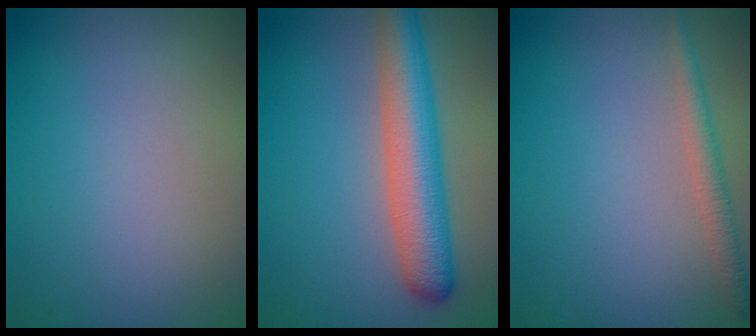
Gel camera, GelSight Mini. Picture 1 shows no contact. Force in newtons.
{"total": 6.3, "press": 6.3, "slide": 0.2}
{"total": 1.9, "press": 1.9, "slide": 0.0}